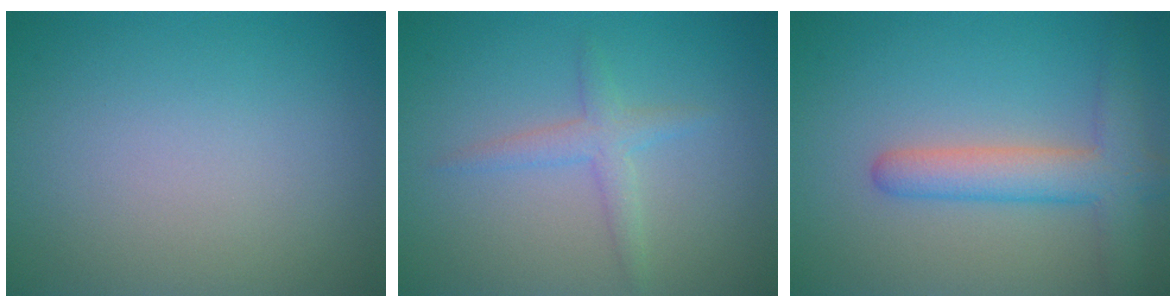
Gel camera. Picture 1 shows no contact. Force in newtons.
{"total": 1.9, "press": 1.9, "slide": 0.1}
{"total": 4.8, "press": 4.8, "slide": 0.4}